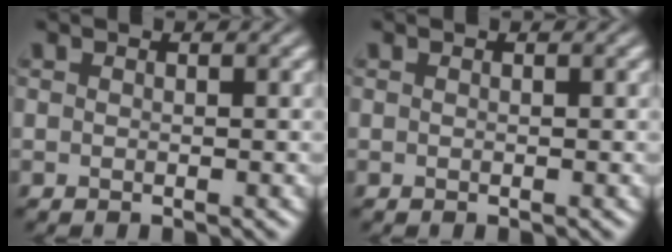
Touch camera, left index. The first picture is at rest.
{"total": 0.0}